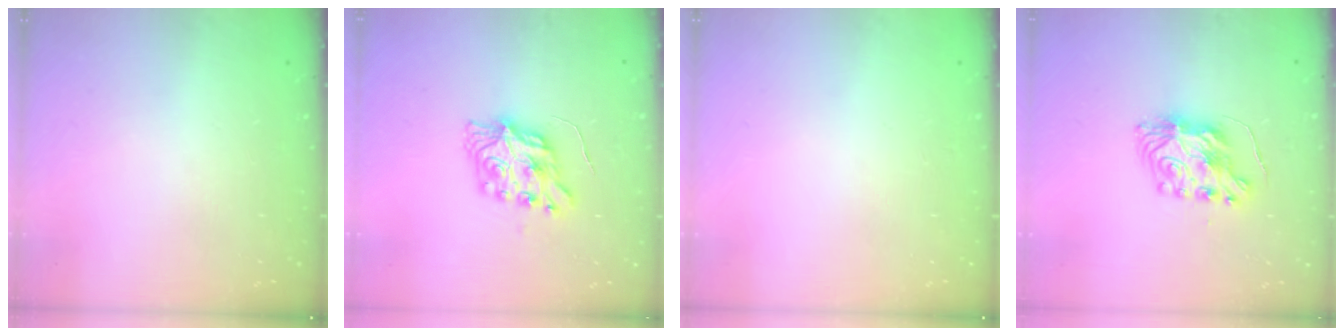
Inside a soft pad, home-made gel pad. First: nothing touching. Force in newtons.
{"total": 8.6, "press": 8.6, "slide": 1.0}
{"total": 0.0}
{"total": 8.6, "press": 8.5, "slide": 0.7}